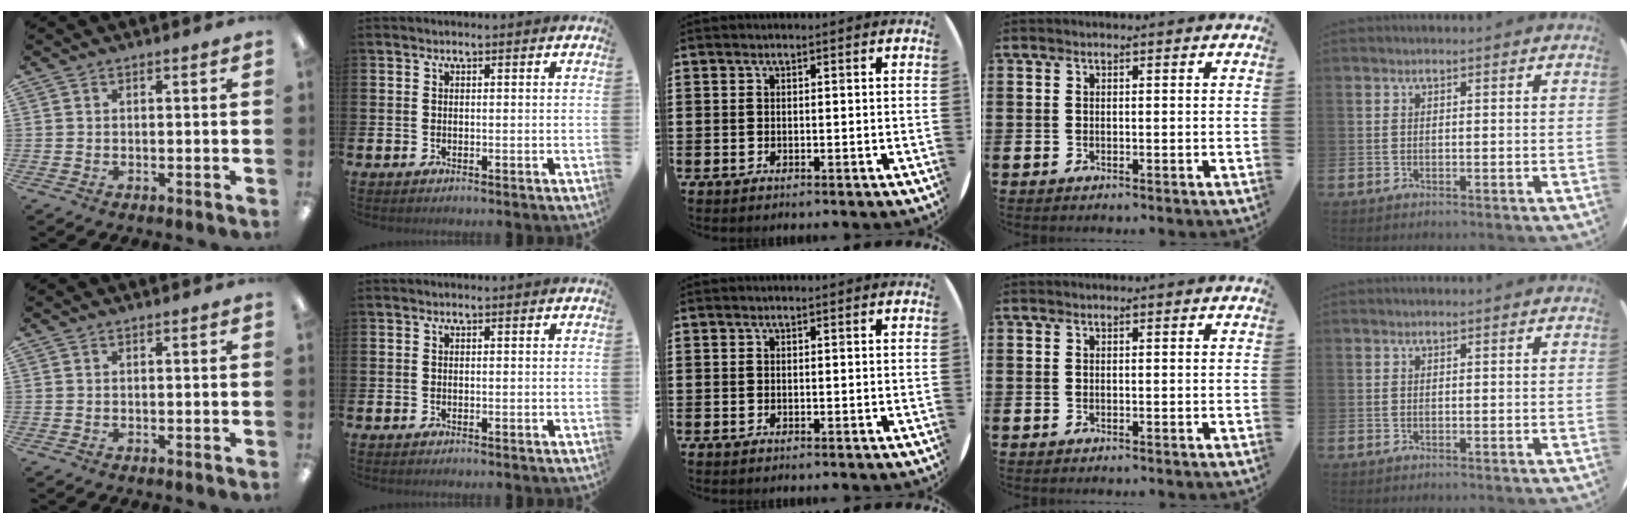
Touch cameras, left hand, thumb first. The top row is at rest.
{}